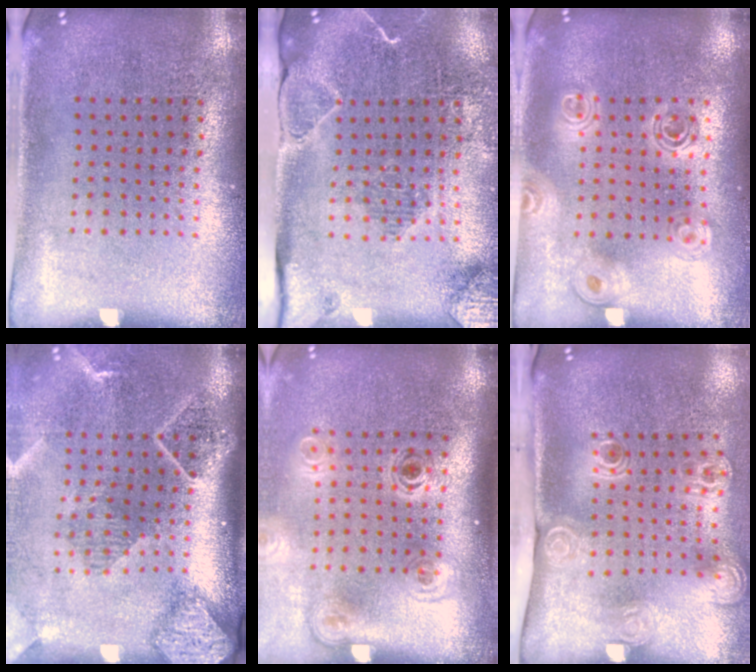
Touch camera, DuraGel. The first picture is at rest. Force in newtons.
{"total": 2.0, "press": 2.0, "slide": 0.2}
{"total": 1.7, "press": 1.4, "slide": 0.8}
{"total": 2.7, "press": 2.0, "slide": 1.8}
{"total": 1.9, "press": 1.2, "slide": 1.4}
{"total": 2.1, "press": 1.5, "slide": 1.5}